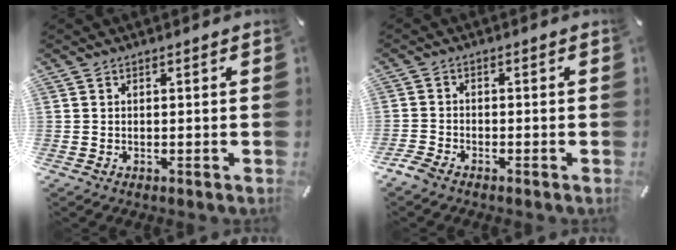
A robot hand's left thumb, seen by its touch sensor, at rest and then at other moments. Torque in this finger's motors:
{"motor_torque": [-0.24, -0.26, -0.14, 0.22, -0.06]}